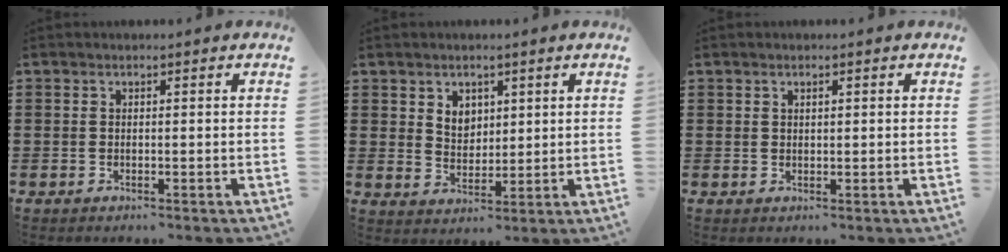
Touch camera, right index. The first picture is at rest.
{"total": 3.7, "force": [2.3, 2.8, 1.0], "torque": [-0.030, 0.010, 0.043]}
{"total": 0.7, "force": [0.5, 0.3, 0.5], "torque": [-0.010, 0.001, 0.009]}